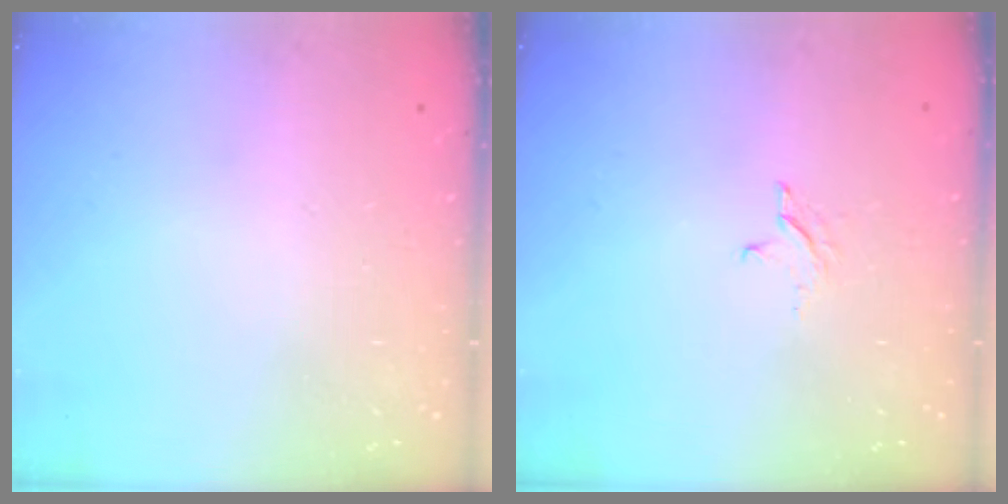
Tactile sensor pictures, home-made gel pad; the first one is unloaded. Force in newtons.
{"total": 3.0, "press": 3.0, "slide": 0.3}